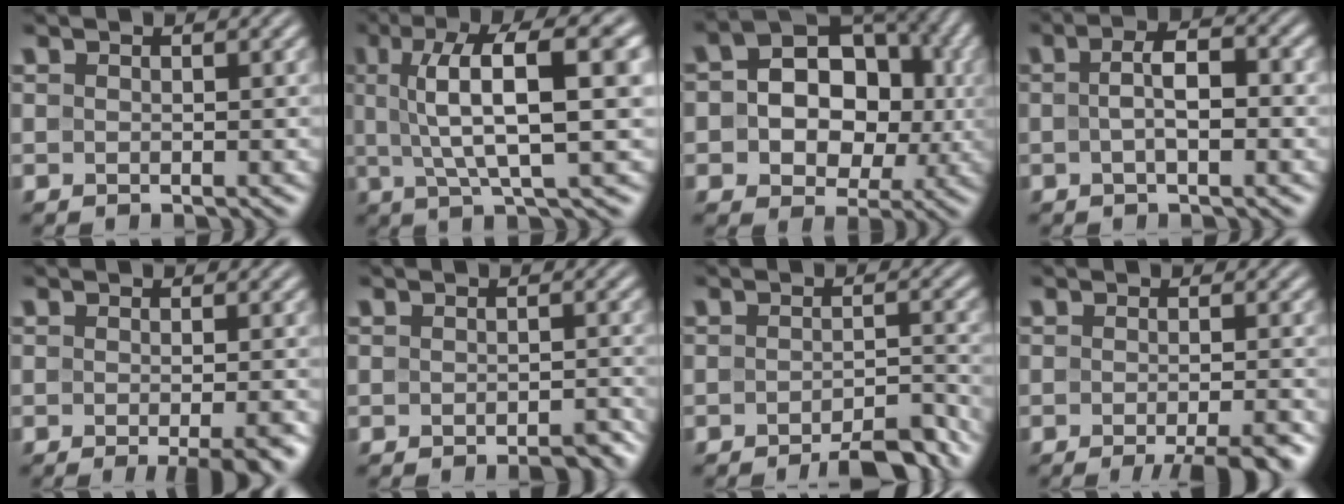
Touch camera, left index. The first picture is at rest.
{"total": 10.2, "force": [2.5, 2.7, 9.5], "torque": [-0.145, 0.014, 0.041]}
{"total": 11.1, "force": [0.6, 8.2, 7.6], "torque": [-0.087, 0.012, 0.001]}
{"total": 4.1, "force": [-0.1, 1.5, 3.8], "torque": [-0.068, 0.005, -0.004]}
{"total": 4.4, "force": [-1.8, 1.1, 3.8], "torque": [-0.037, -0.003, -0.020]}
{"total": 2.1, "force": [-1.5, 0.7, 1.2], "torque": [-0.012, 0.004, -0.016]}
{"total": 4.7, "force": [-3.7, 1.1, 2.7], "torque": [-0.035, 0.005, -0.049]}
{"total": 4.7, "force": [-2.8, 0.8, 3.7], "torque": [-0.037, -0.001, -0.040]}